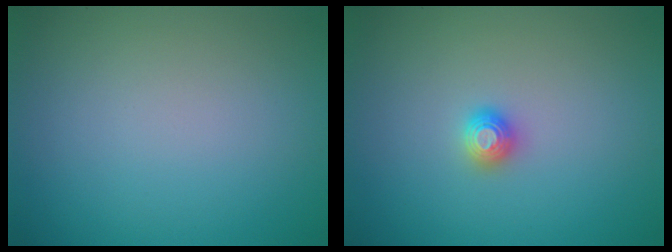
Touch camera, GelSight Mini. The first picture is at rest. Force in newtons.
{"total": 1.2, "press": 1.2, "slide": 0.1}